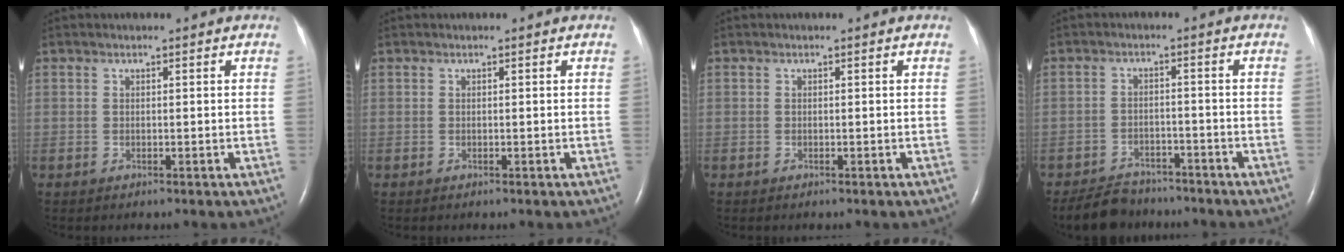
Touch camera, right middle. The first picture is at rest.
{"total": 0.0}
{"total": 0.0}
{"total": 6.3, "force": [-5.7, 2.6, 1.1], "torque": [-0.027, -0.008, -0.093]}